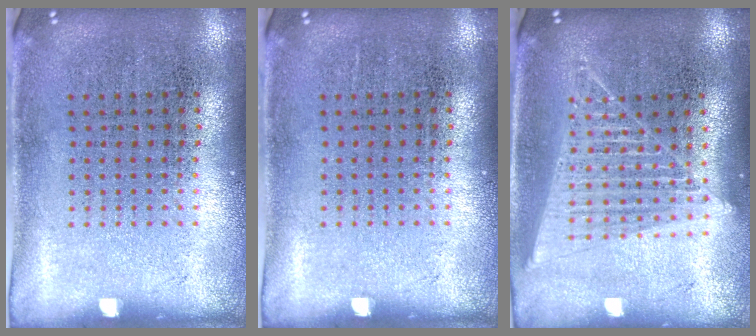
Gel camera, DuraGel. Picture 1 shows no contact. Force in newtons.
{"total": 0.0}
{"total": 1.7, "press": 1.6, "slide": 0.7}